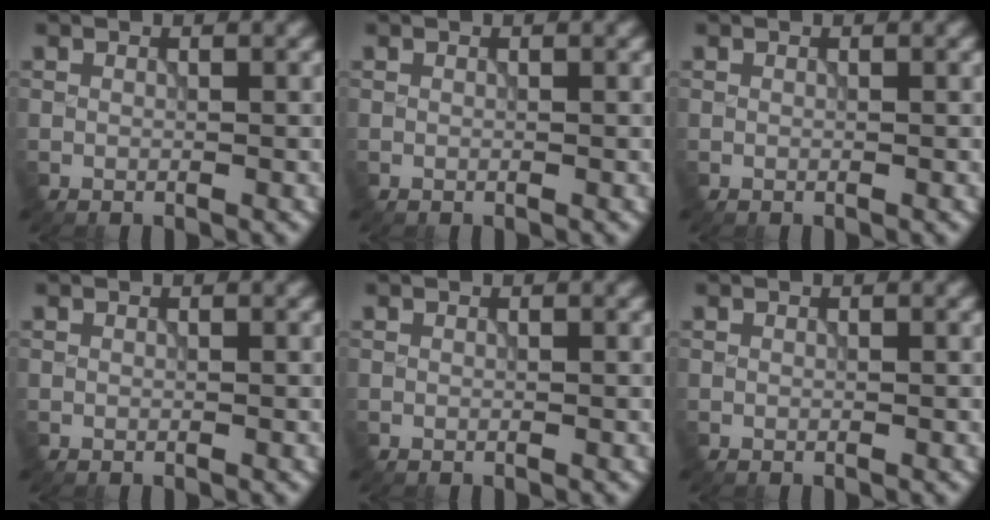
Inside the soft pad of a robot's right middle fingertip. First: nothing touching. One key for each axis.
{"total": 0.0}
{"total": 0.0}
{"total": 0.0}
{"total": 0.0}
{"total": 0.0}